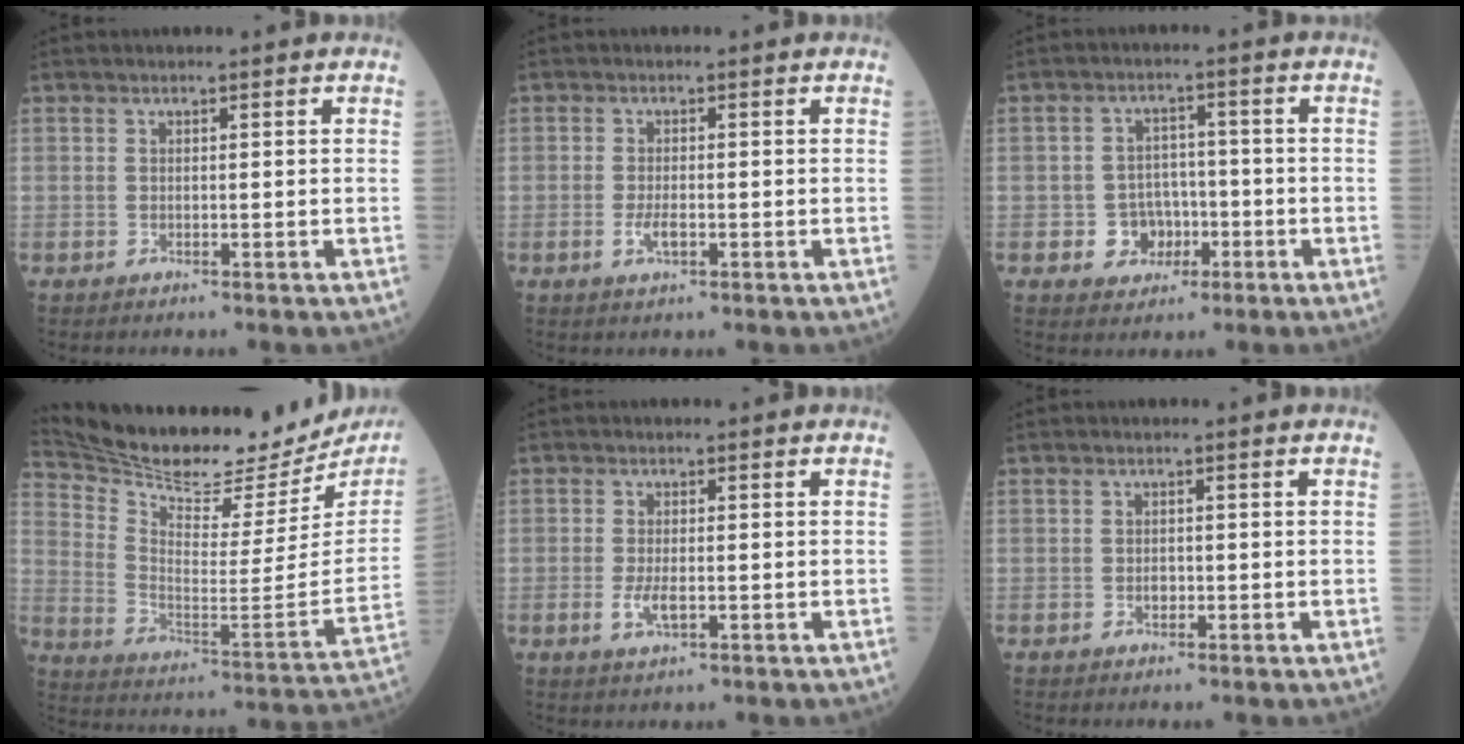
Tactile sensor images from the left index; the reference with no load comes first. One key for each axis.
{"total": 2.3, "fx": -0.9, "fy": 0.8, "fz": 1.9, "tx": -0.044, "ty": -0.004, "tz": -0.015}
{"total": 5.3, "fx": -1.7, "fy": 4.7, "fz": 1.7, "tx": -0.027, "ty": 0.008, "tz": -0.022}
{"total": 25.2, "fx": 23.1, "fy": 5.1, "fz": 8.8, "tx": -0.162, "ty": -0.078, "tz": 0.325}
{"total": 2.9, "fx": -0.8, "fy": 1.1, "fz": 2.5, "tx": -0.059, "ty": -0.006, "tz": -0.012}
{"total": 1.1, "fx": -0.4, "fy": 0.7, "fz": 0.6, "tx": -0.012, "ty": -0.001, "tz": -0.007}